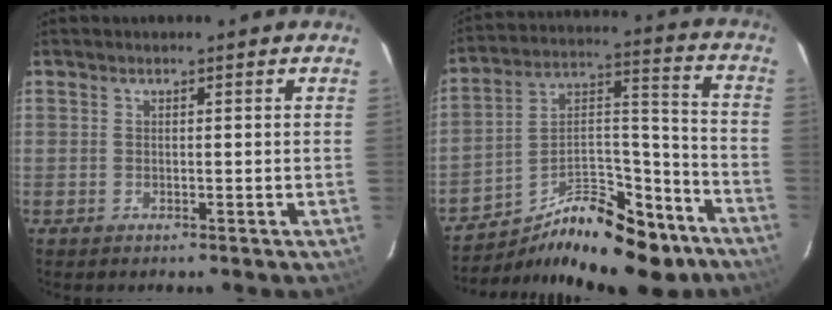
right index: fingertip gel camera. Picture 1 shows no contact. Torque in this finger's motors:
{"motor_torque": [1.23, -0.91, 0.38, 0.04]}